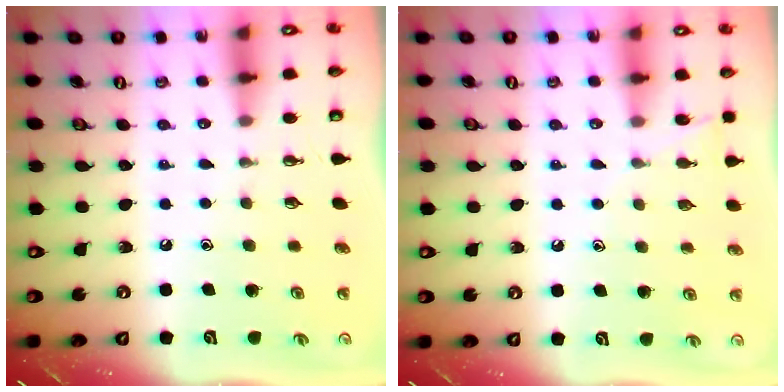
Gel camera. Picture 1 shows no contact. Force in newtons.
{"total": 5.4, "press": 5.4, "slide": 0.6}